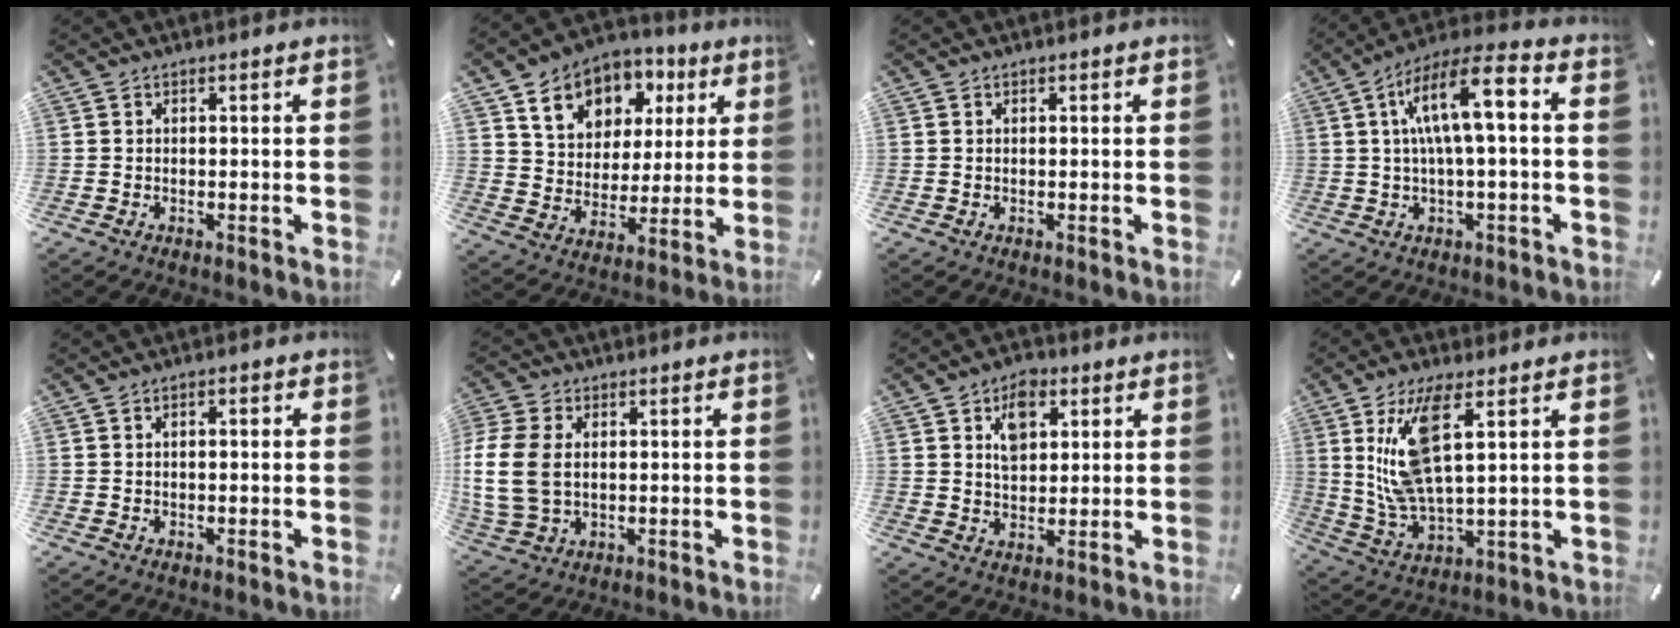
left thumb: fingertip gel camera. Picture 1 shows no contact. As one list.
[{"total": 12.3, "force": [5.9, 10.0, 4.1], "torque": [-0.077, -0.026, 0.113]}, {"total": 0.0}, {"total": 12.6, "force": [2.4, 3.8, 11.8], "torque": [-0.207, 0.003, 0.038]}, {"total": 1.5, "force": [0.0, 0.7, 1.3], "torque": [-0.024, 0.005, -0.002]}, {"total": 11.5, "force": [1.0, 8.6, 7.5], "torque": [-0.191, 0.006, 0.020]}, {"total": 7.5, "force": [2.9, 5.3, 4.5], "torque": [-0.061, -0.002, 0.047]}, {"total": 14.8, "force": [5.1, 5.1, 12.9], "torque": [-0.262, -0.006, 0.088]}]